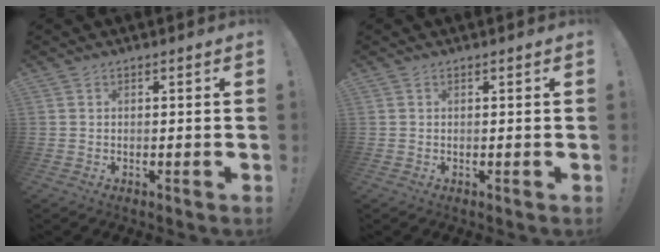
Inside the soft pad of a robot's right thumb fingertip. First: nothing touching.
{"total": 0.6, "force": [0.1, -0.4, 0.5], "torque": [0.000, -0.005, 0.000]}